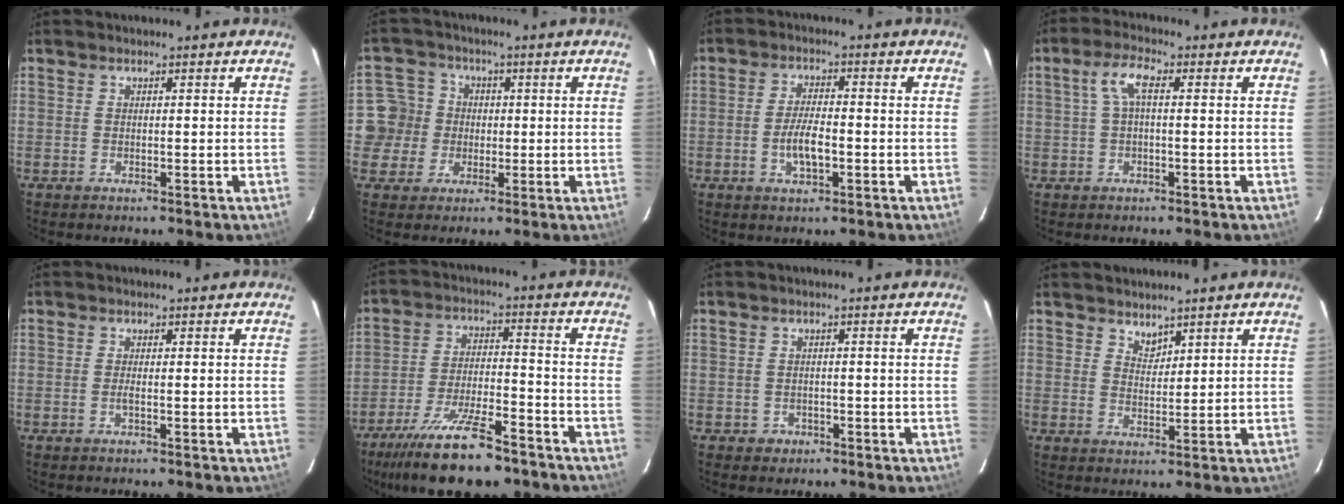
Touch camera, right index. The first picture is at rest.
{"total": 6.7, "force": [-0.3, 6.7, 0.8], "torque": [-0.015, 0.019, -0.011]}
{"total": 5.2, "force": [-1.6, 1.8, 4.6], "torque": [-0.093, 0.003, -0.027]}
{"total": 4.3, "force": [0.7, 1.2, 4.1], "torque": [-0.083, 0.012, 0.014]}
{"total": 0.7, "force": [-0.2, -0.1, 0.7], "torque": [-0.010, 0.001, -0.004]}
{"total": 16.3, "force": [-12.7, 4.0, 9.3], "torque": [-0.192, -0.019, -0.211]}
{"total": 2.2, "force": [-1.0, 1.9, 0.3], "torque": [-0.008, 0.002, -0.010]}
{"total": 2.6, "force": [2.3, 1.1, 0.6], "torque": [-0.005, 0.001, 0.043]}